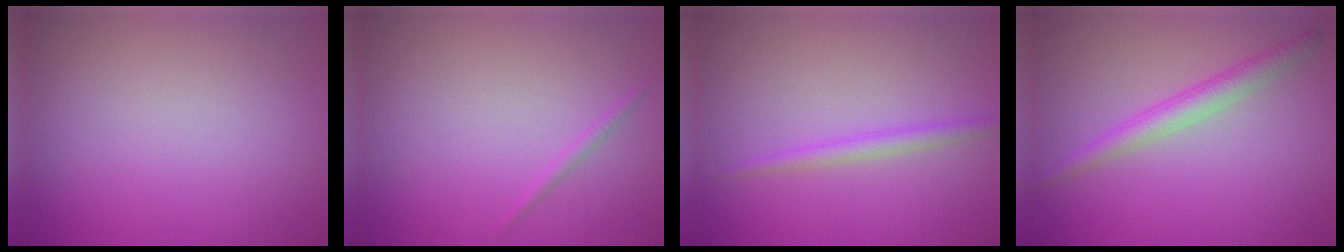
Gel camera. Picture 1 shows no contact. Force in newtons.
{"total": 0.7, "press": 0.7, "slide": 0.1}
{"total": 1.6, "press": 1.6, "slide": 0.0}
{"total": 2.6, "press": 2.6, "slide": 0.1}